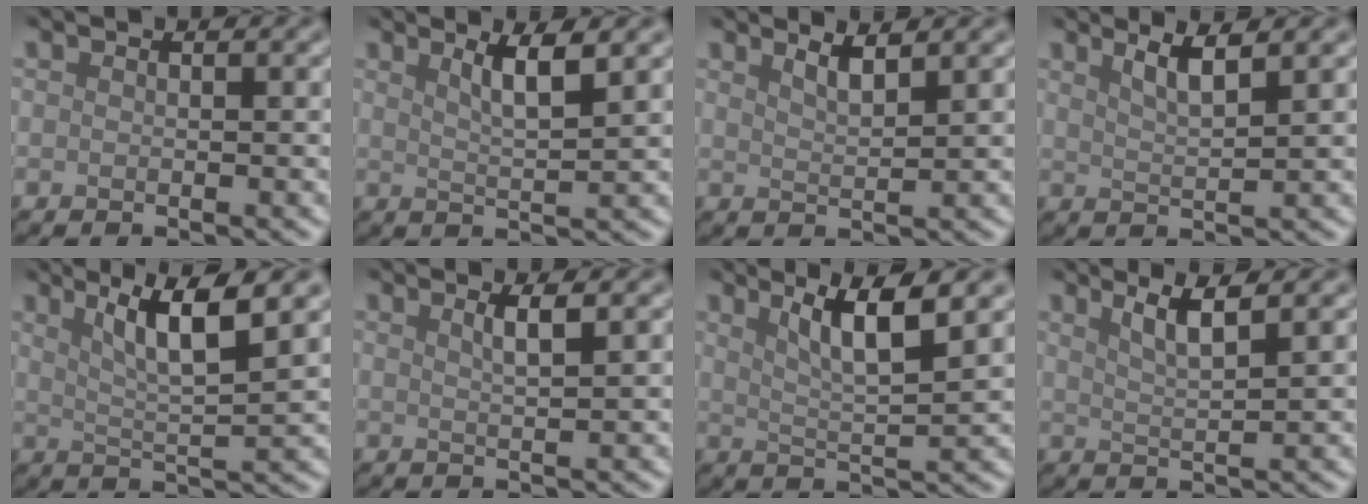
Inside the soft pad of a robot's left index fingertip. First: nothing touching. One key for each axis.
{"total": 3.2, "fx": 1.5, "fy": 0.5, "fz": 2.8, "tx": -0.048, "ty": -0.003, "tz": 0.032}
{"total": 1.8, "fx": 1.3, "fy": 0.3, "fz": 1.2, "tx": -0.016, "ty": -0.001, "tz": 0.026}
{"total": 2.6, "fx": 1.6, "fy": 0.3, "fz": 2.0, "tx": -0.032, "ty": -0.001, "tz": 0.034}
{"total": 6.4, "fx": 2.9, "fy": 1.0, "fz": 5.6, "tx": -0.092, "ty": 0.000, "tz": 0.057}
{"total": 1.9, "fx": 0.7, "fy": 0.4, "fz": 1.7, "tx": -0.024, "ty": 0.002, "tz": 0.013}
{"total": 5.7, "fx": 2.7, "fy": 0.9, "fz": 5.0, "tx": -0.083, "ty": -0.002, "tz": 0.053}
{"total": 2.9, "fx": 1.7, "fy": 0.3, "fz": 2.4, "tx": -0.040, "ty": -0.001, "tz": 0.036}